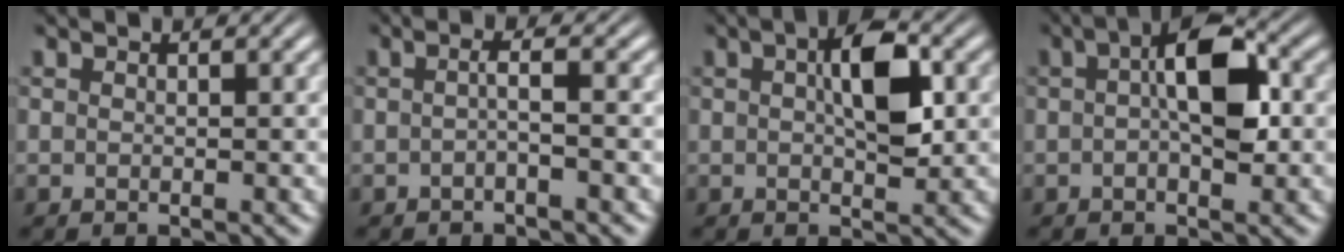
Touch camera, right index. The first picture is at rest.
{"total": 1.7, "force": [-0.7, -0.2, 1.5], "torque": [-0.021, 0.002, -0.016]}
{"total": 4.8, "force": [0.8, 1.6, 4.4], "torque": [-0.072, -0.003, 0.012]}
{"total": 5.6, "force": [0.6, 1.8, 5.3], "torque": [-0.088, 0.002, 0.007]}